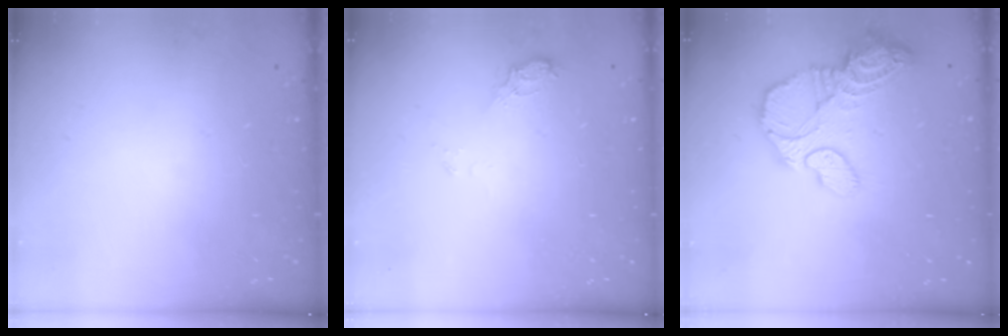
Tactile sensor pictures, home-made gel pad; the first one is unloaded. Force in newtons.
{"total": 6.7, "press": 6.5, "slide": 1.5}
{"total": 15.7, "press": 15.6, "slide": 1.7}